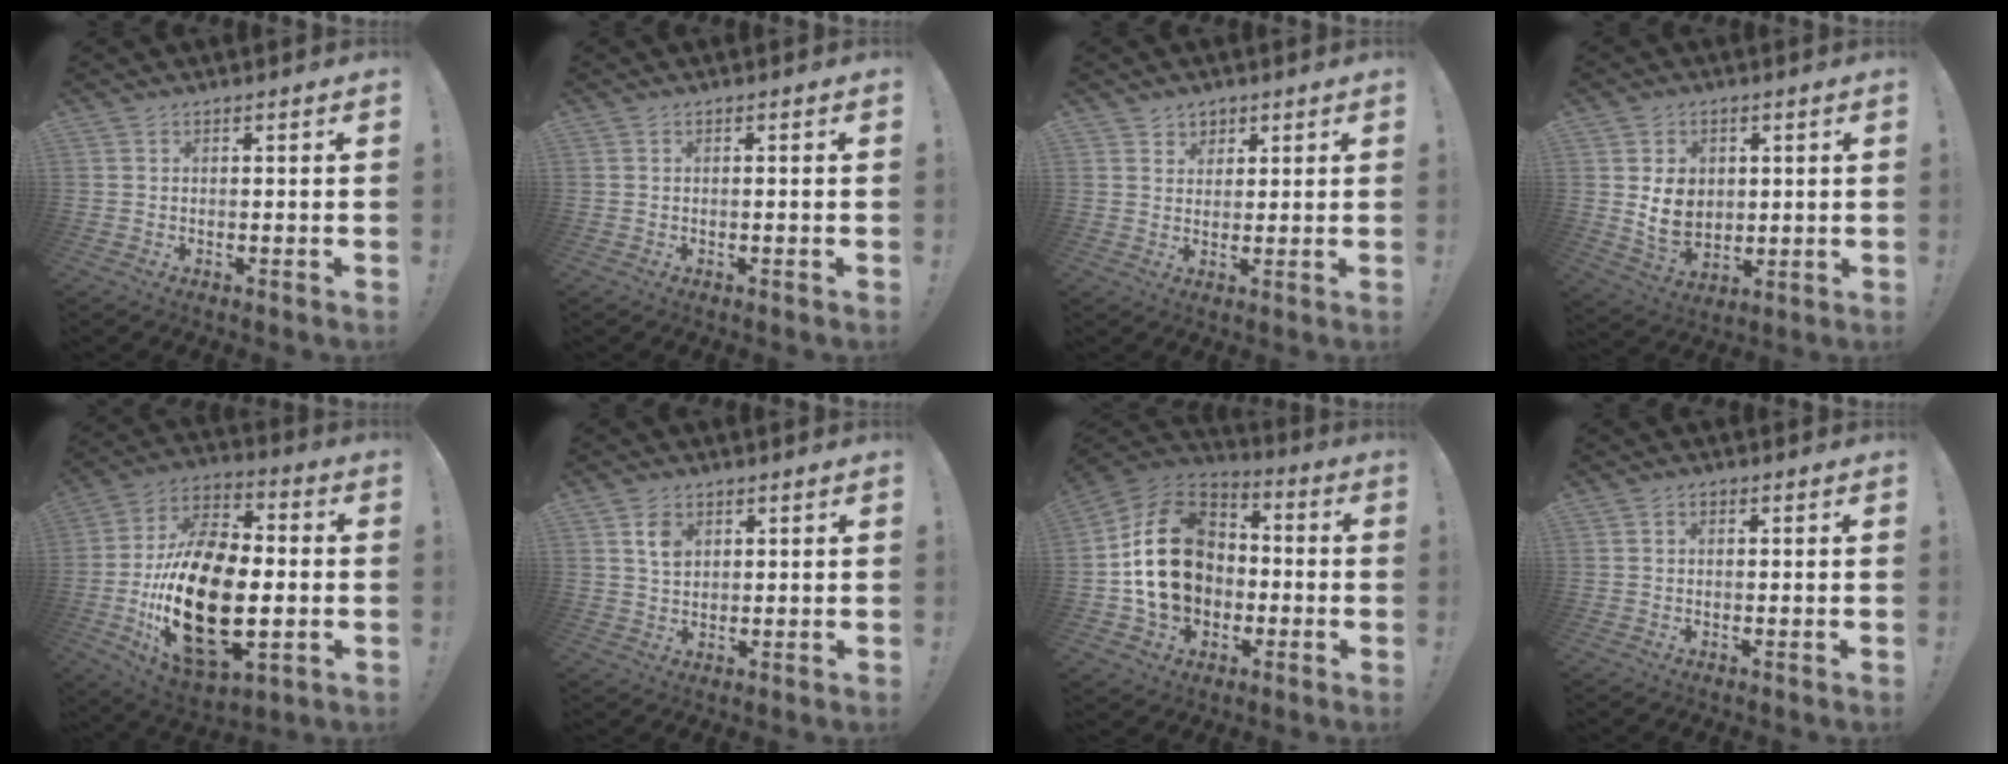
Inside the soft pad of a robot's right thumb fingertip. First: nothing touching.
{"total": 0.6, "force": [-0.4, -0.3, 0.3], "torque": [-0.007, -0.002, -0.006]}
{"total": 3.6, "force": [2.4, 2.7, 0.2], "torque": [0.001, -0.016, 0.042]}
{"total": 9.9, "force": [2.5, 8.3, 4.6], "torque": [-0.066, -0.017, 0.051]}
{"total": 27.3, "force": [-4.4, 15.5, 22.0], "torque": [-0.433, 0.023, -0.060]}
{"total": 5.0, "force": [2.1, 3.8, 2.6], "torque": [-0.028, -0.007, 0.035]}
{"total": 21.0, "force": [0.0, 16.7, 12.8], "torque": [-0.216, 0.027, 0.014]}
{"total": 1.1, "force": [-0.3, 0.9, 0.6], "torque": [-0.001, 0.001, -0.007]}